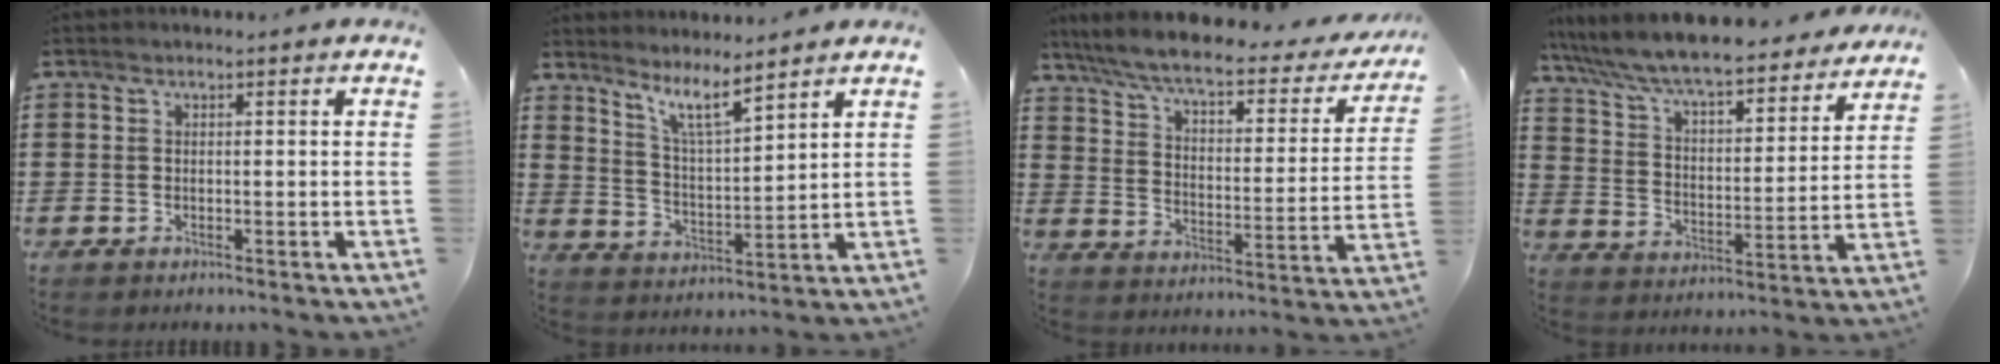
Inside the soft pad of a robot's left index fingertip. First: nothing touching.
{"total": 6.6, "force": [5.4, 0.4, 3.7], "torque": [-0.091, -0.024, 0.094]}
{"total": 6.4, "force": [5.3, 0.6, 3.6], "torque": [-0.093, -0.034, 0.086]}
{"total": 8.2, "force": [7.6, 0.2, 2.8], "torque": [-0.090, -0.054, 0.127]}